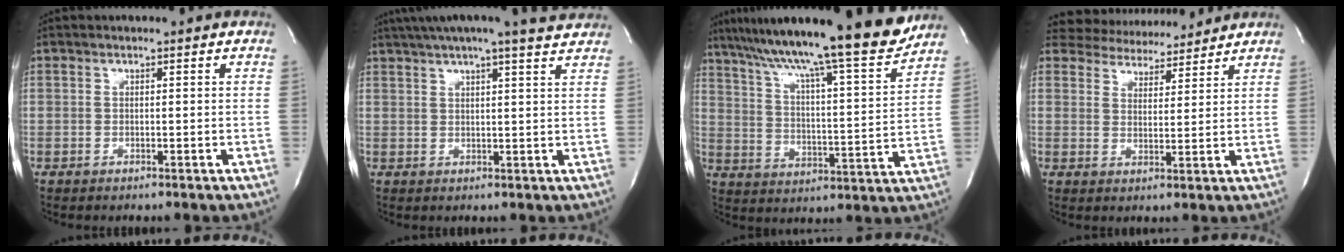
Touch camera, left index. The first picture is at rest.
{"total": 14.1, "force": [12.4, 0.4, 6.7], "torque": [-0.116, 0.018, 0.157]}
{"total": 22.7, "force": [18.9, 0.1, 12.6], "torque": [-0.209, -0.016, 0.281]}
{"total": 9.2, "force": [8.7, 2.6, 1.2], "torque": [-0.015, 0.006, 0.126]}